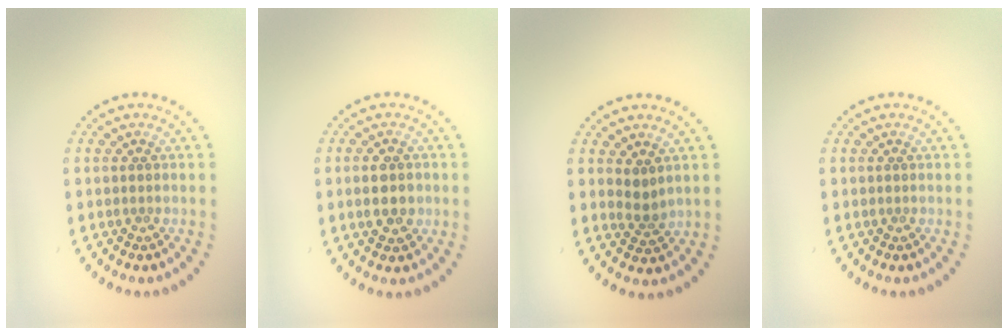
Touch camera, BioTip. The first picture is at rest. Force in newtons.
{"total": 3.0, "press": 3.0, "slide": 0.1}
{"total": 1.7, "press": 1.3, "slide": 1.0}
{"total": 0.0}